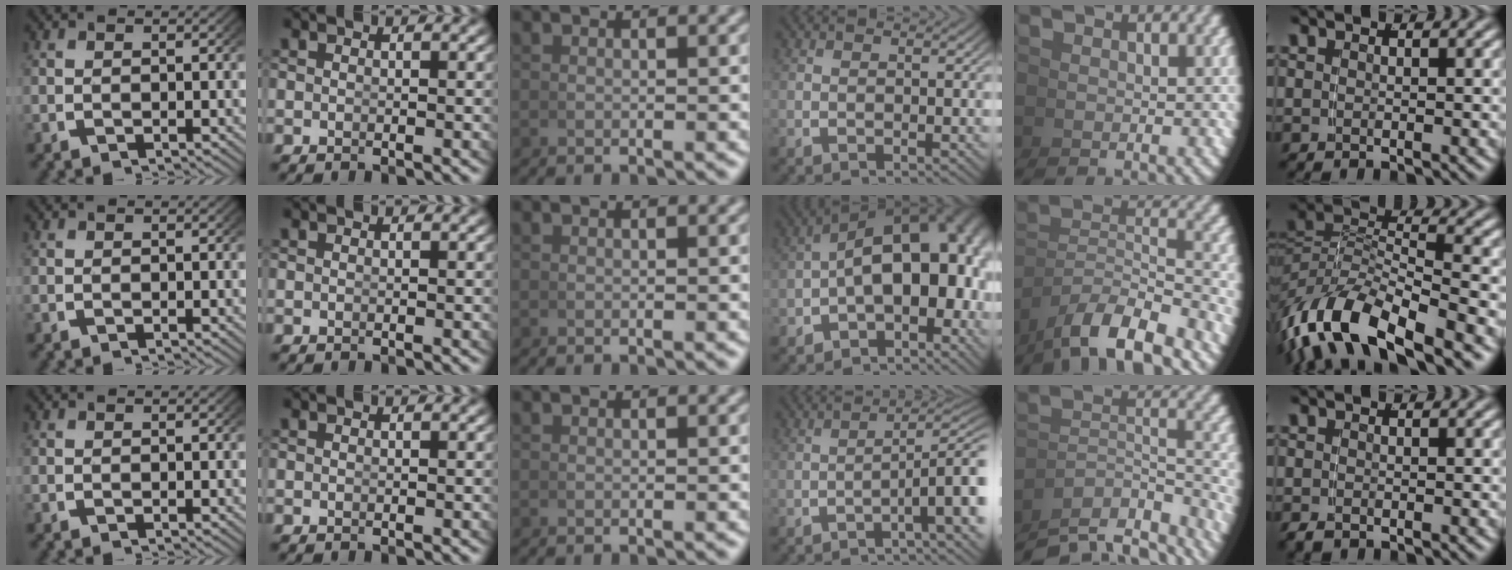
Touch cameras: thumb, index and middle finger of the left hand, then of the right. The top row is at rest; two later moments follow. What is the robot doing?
{"motion": "grasp_and_lifting", "object": "whiteboard"}